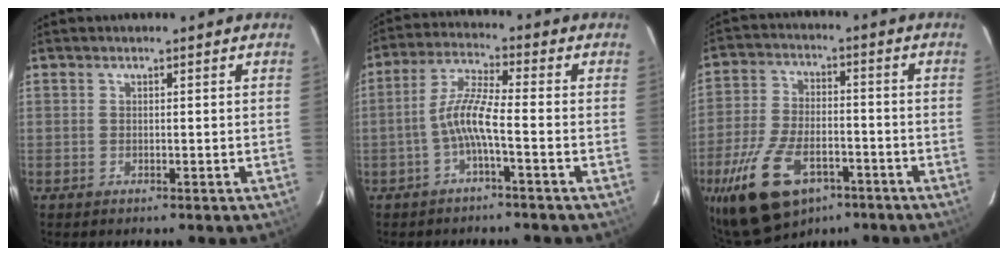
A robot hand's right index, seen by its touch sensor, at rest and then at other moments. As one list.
[{"total": 6.2, "force": [-2.4, 0.3, 5.7], "torque": [-0.131, 0.014, -0.046]}, {"total": 16.8, "force": [-9.6, 8.9, 10.5], "torque": [-0.235, -0.022, -0.168]}]